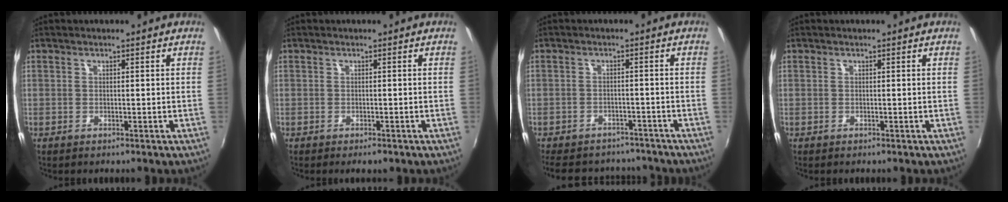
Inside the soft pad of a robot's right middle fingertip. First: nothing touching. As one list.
[{"total": 1.6, "force": [-1.1, 0.6, 0.9], "torque": [-0.016, -0.007, -0.017]}, {"total": 13.6, "force": [-11.6, 5.6, 4.4], "torque": [-0.110, 0.004, -0.158]}, {"total": 0.0}]